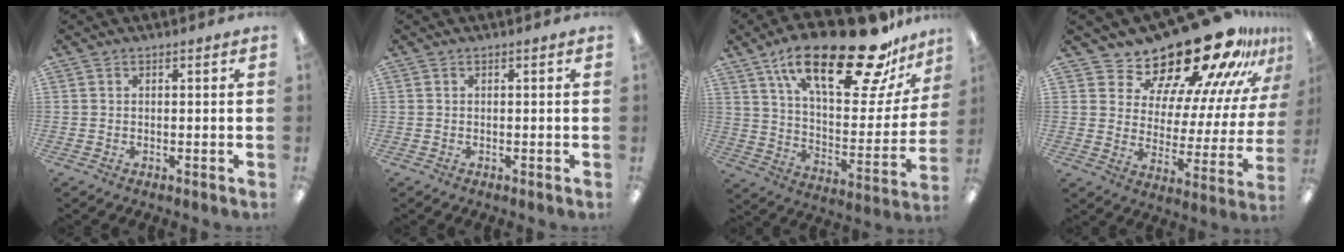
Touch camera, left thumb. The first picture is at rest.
{"total": 0.0}
{"total": 28.1, "force": [18.3, 9.3, 19.2], "torque": [-0.300, -0.109, 0.299]}
{"total": 23.0, "force": [19.8, 7.0, 9.3], "torque": [-0.136, -0.164, 0.334]}